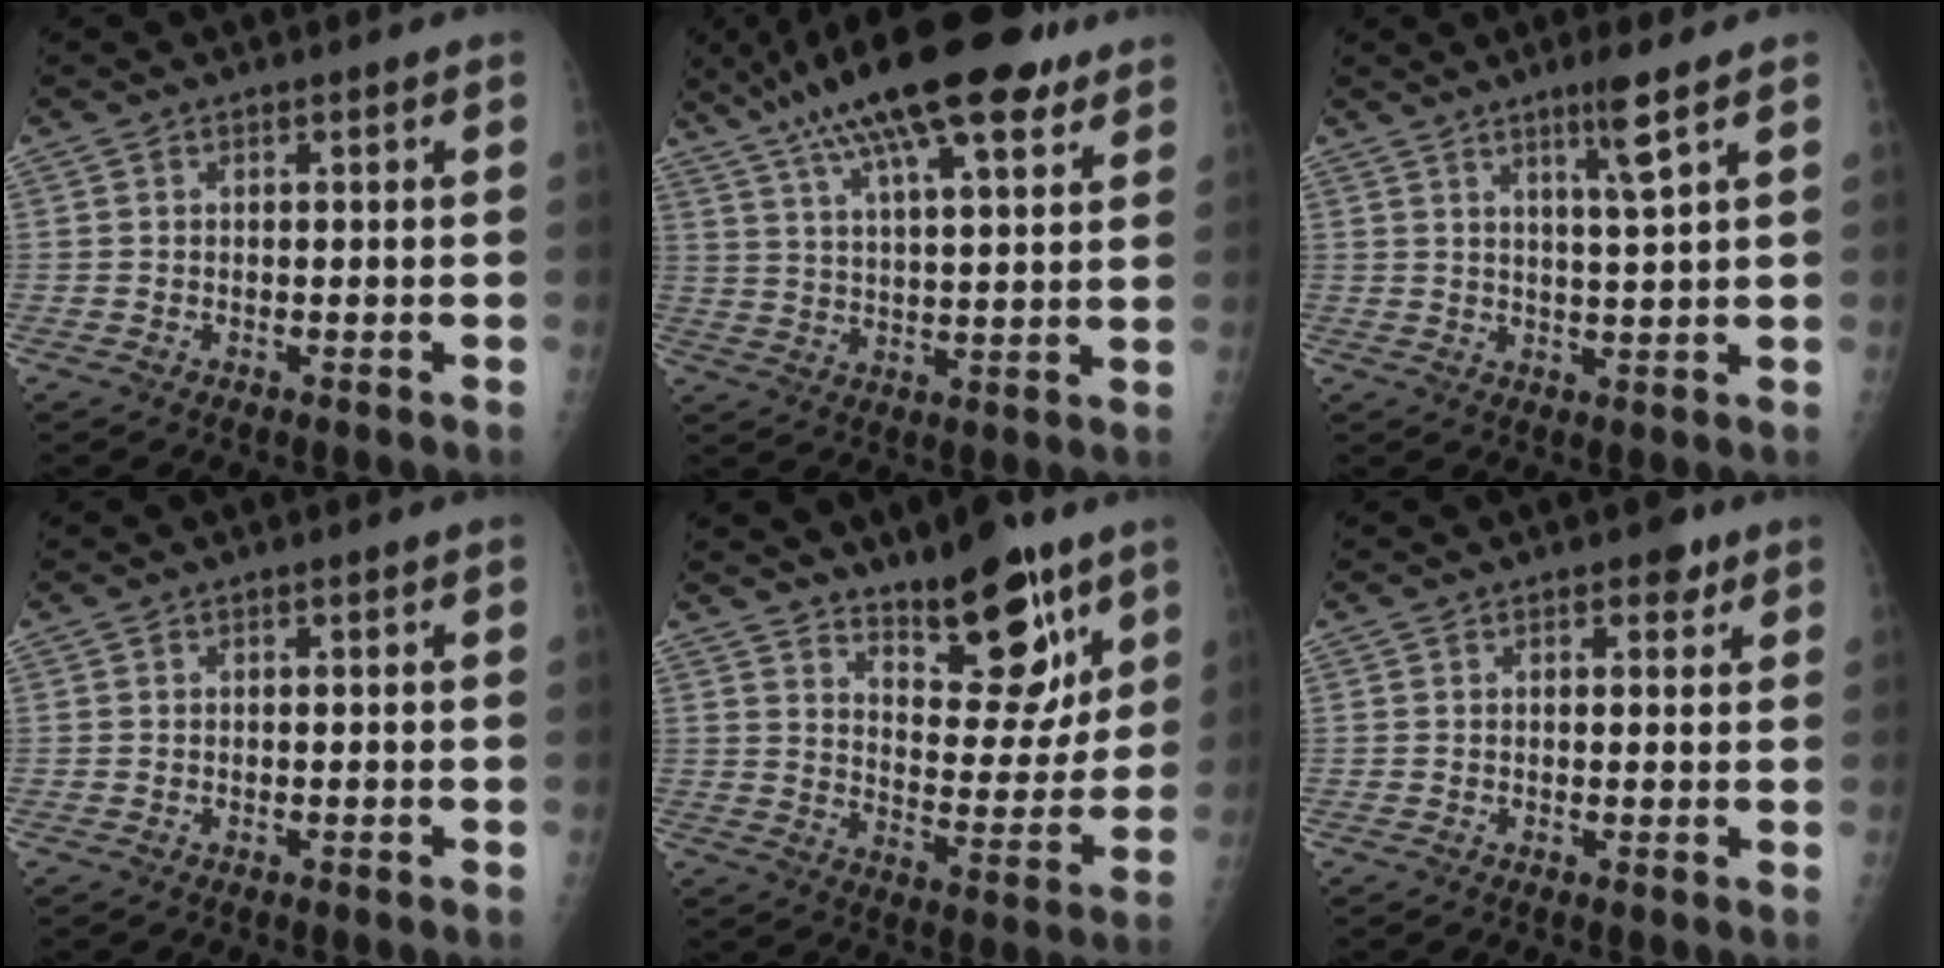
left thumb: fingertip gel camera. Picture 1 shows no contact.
{"total": 20.4, "force": [12.7, 5.7, 14.9], "torque": [-0.244, -0.009, 0.206]}
{"total": 5.7, "force": [3.4, -0.6, 4.5], "torque": [-0.081, -0.028, 0.062]}
{"total": 0.0}
{"total": 16.3, "force": [10.9, 6.2, 10.3], "torque": [-0.095, -0.080, 0.175]}
{"total": 2.8, "force": [1.6, 1.5, 1.8], "torque": [-0.010, -0.004, 0.019]}